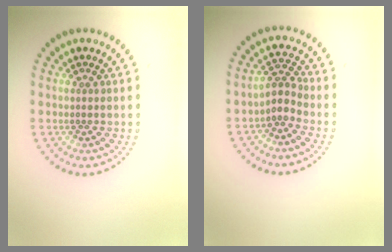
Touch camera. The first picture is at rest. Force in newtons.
{"total": 2.1, "press": 1.6, "slide": 1.4}